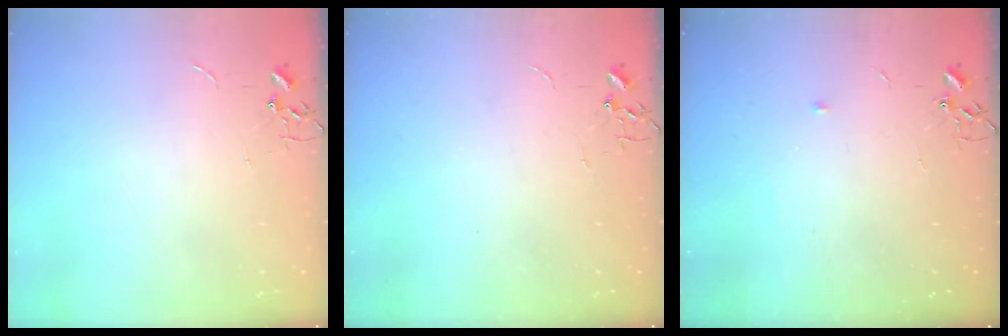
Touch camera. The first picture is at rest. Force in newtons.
{"total": 0.0}
{"total": 5.7, "press": 5.7, "slide": 0.8}